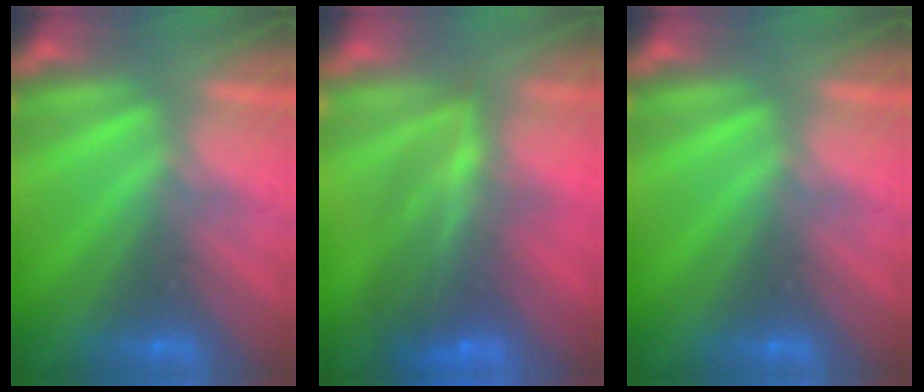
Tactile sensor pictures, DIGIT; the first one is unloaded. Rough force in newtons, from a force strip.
{"total": 5.8}
{"total": 0.0}